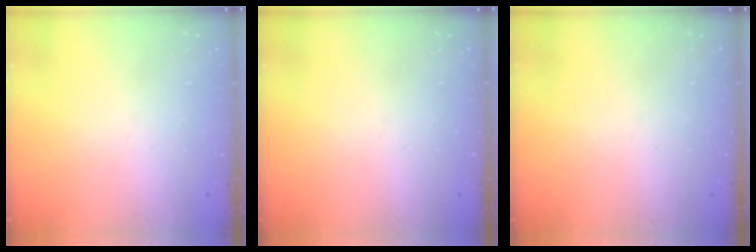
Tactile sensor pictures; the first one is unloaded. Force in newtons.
{"total": 0.0}
{"total": 0.0}